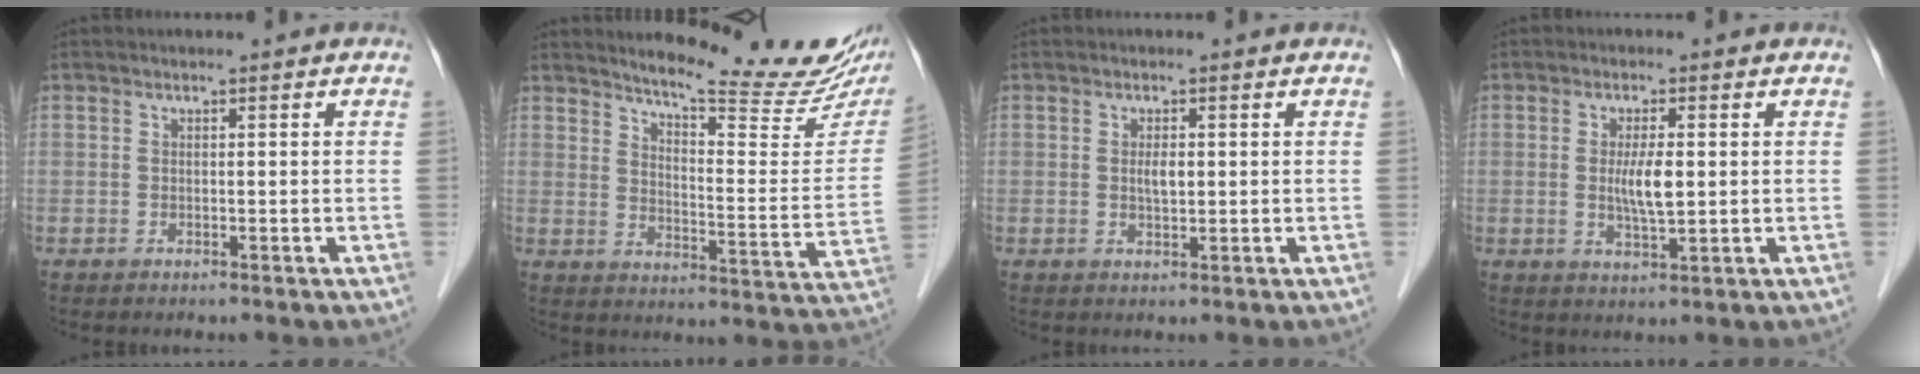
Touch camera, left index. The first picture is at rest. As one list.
[{"total": 19.2, "force": [16.8, 2.1, 9.1], "torque": [-0.121, -0.071, 0.207]}, {"total": 1.7, "force": [0.0, 0.6, 1.6], "torque": [-0.030, -0.003, 0.002]}, {"total": 4.3, "force": [0.0, 0.8, 4.2], "torque": [-0.080, -0.008, 0.001]}]